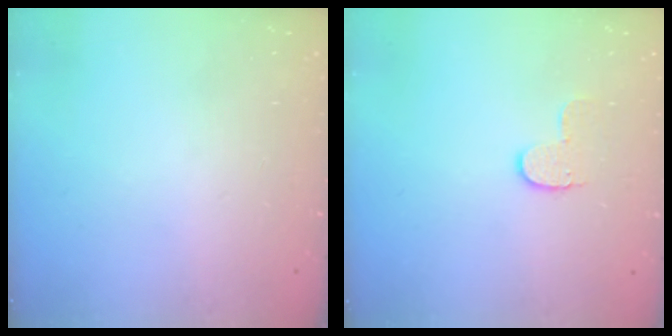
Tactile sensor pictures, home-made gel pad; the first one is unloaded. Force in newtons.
{"total": 5.2, "press": 5.1, "slide": 0.6}